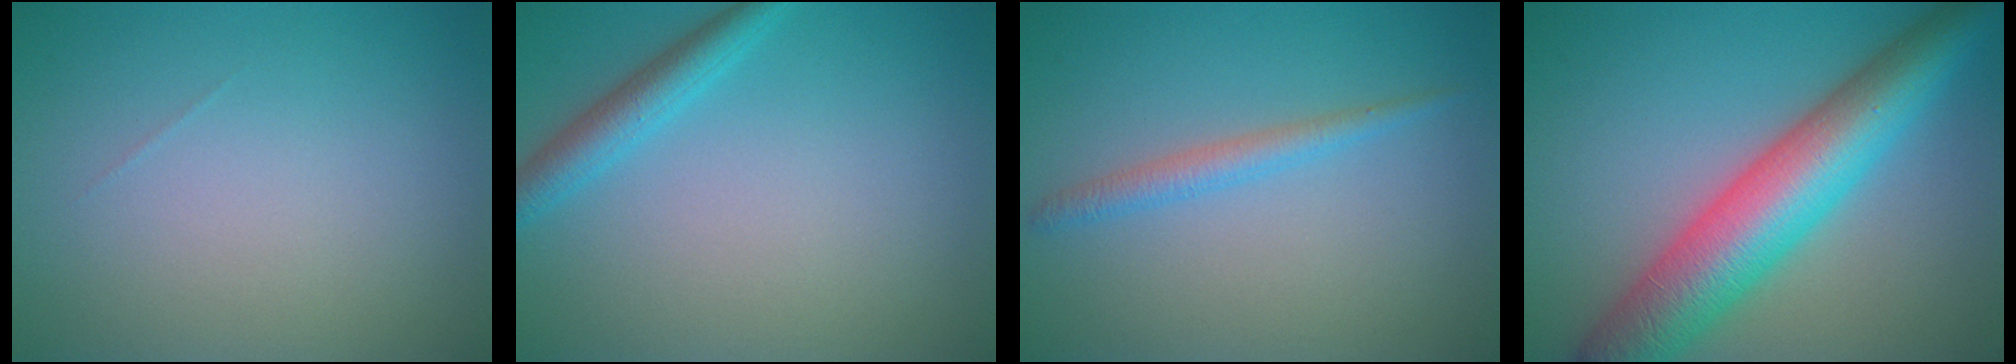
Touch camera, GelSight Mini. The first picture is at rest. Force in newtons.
{"total": 2.7, "press": 2.7, "slide": 0.2}
{"total": 1.8, "press": 1.8, "slide": 0.1}
{"total": 9.7, "press": 9.7, "slide": 0.3}